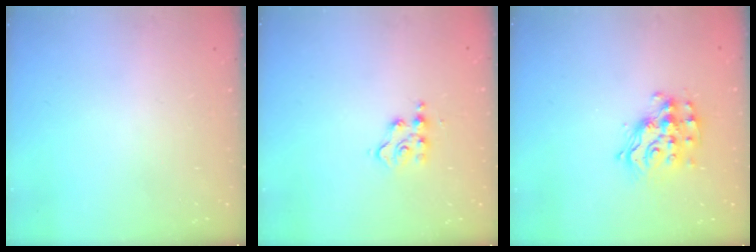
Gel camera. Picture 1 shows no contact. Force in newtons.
{"total": 4.6, "press": 4.6, "slide": 0.2}
{"total": 13.4, "press": 13.3, "slide": 0.9}